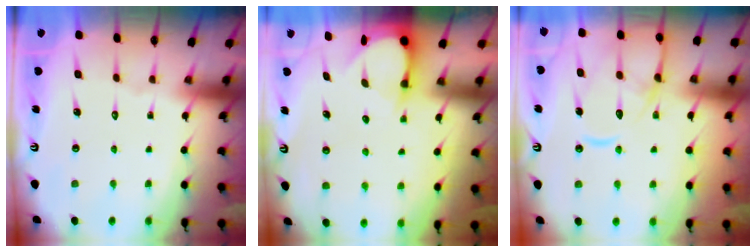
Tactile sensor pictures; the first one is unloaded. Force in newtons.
{"total": 3.6, "press": 3.6, "slide": 0.3}
{"total": 12.6, "press": 12.5, "slide": 1.1}